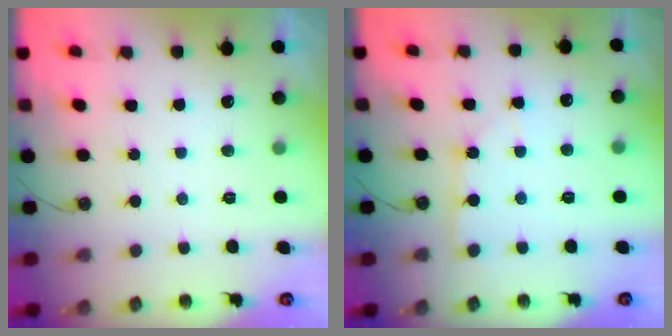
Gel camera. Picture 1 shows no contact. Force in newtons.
{"total": 4.4, "press": 4.4, "slide": 0.6}